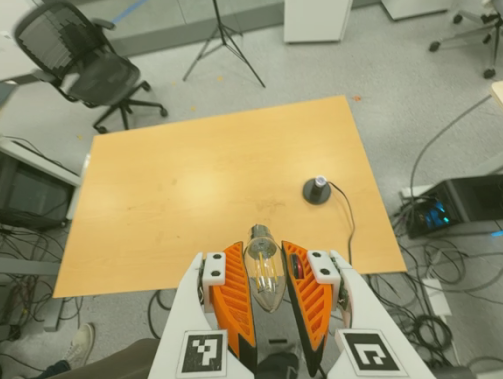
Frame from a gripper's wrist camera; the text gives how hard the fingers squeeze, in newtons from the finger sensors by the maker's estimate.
{"total": 12.8, "left": 14.1, "right": 11.5}